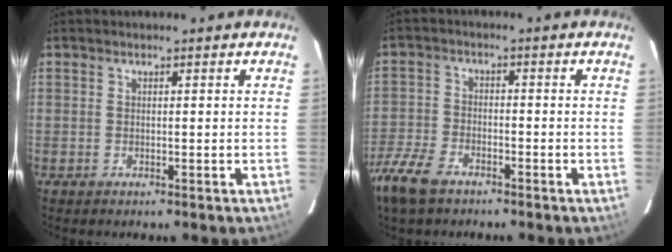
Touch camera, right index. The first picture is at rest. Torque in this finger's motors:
{"motor_torque": [0.23, -0.22, 0.25, 0.07]}